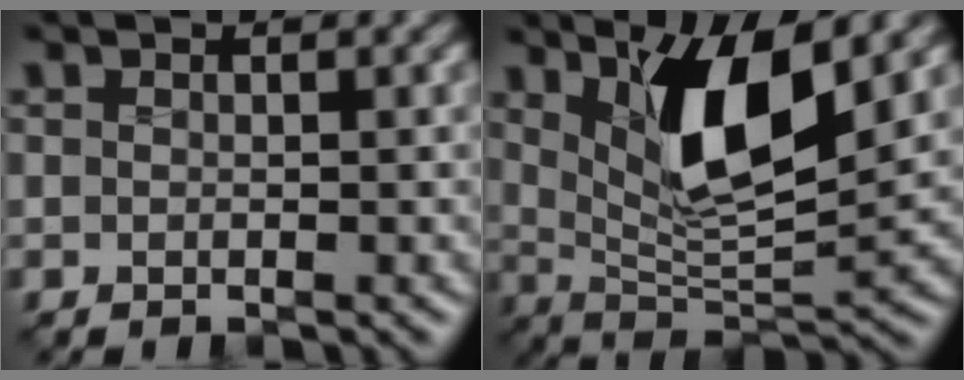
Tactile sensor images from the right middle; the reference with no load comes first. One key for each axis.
{"total": 8.0, "fx": 3.3, "fy": 2.4, "fz": 6.9, "tx": -0.122, "ty": -0.021, "tz": 0.059}